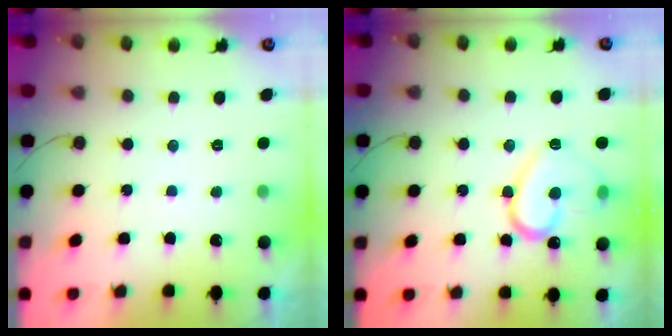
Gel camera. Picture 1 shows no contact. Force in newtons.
{"total": 14.8, "press": 14.8, "slide": 0.7}